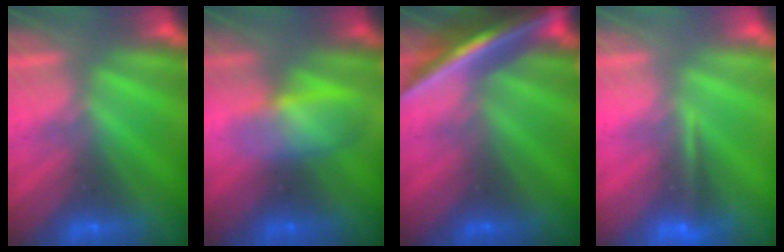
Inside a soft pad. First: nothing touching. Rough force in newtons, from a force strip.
{"total": 3.0}
{"total": 7.1}
{"total": 1.1}